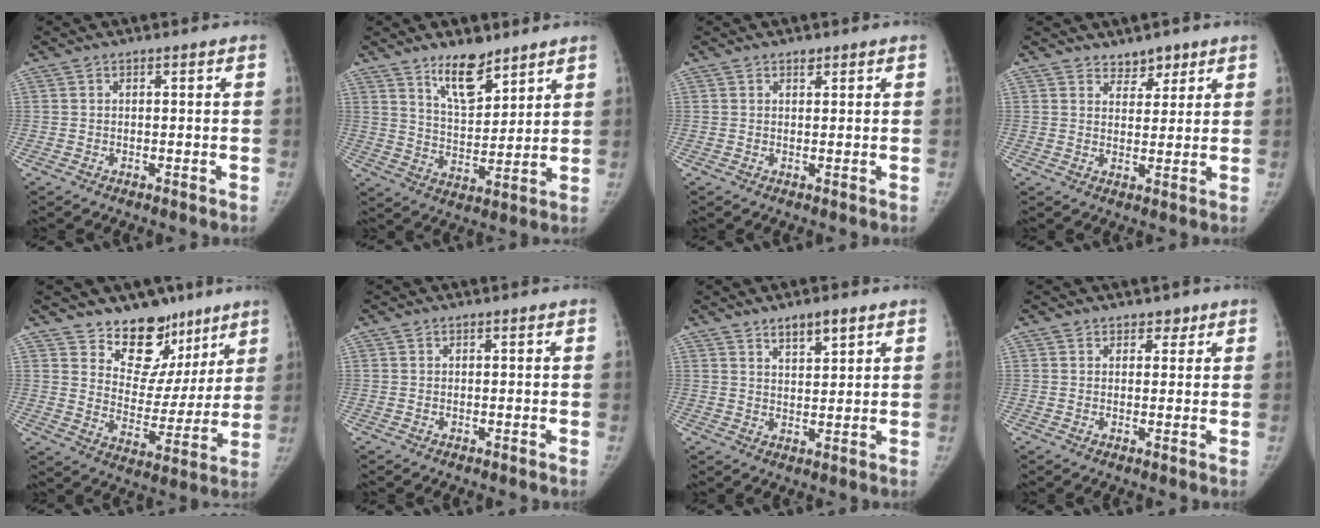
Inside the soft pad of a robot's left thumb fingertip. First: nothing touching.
{"total": 10.0, "force": [7.2, 4.1, 5.6], "torque": [-0.069, -0.060, 0.132]}
{"total": 1.1, "force": [0.8, 0.6, 0.5], "torque": [-0.002, -0.005, 0.010]}
{"total": 3.7, "force": [2.9, 2.2, 0.8], "torque": [0.014, -0.020, 0.044]}
{"total": 14.9, "force": [10.7, 9.3, 4.6], "torque": [-0.001, -0.064, 0.169]}
{"total": 0.0}
{"total": 4.6, "force": [3.2, 1.6, 2.9], "torque": [-0.037, -0.023, 0.054]}
{"total": 2.0, "force": [1.4, 1.4, 0.5], "torque": [0.011, -0.007, 0.015]}